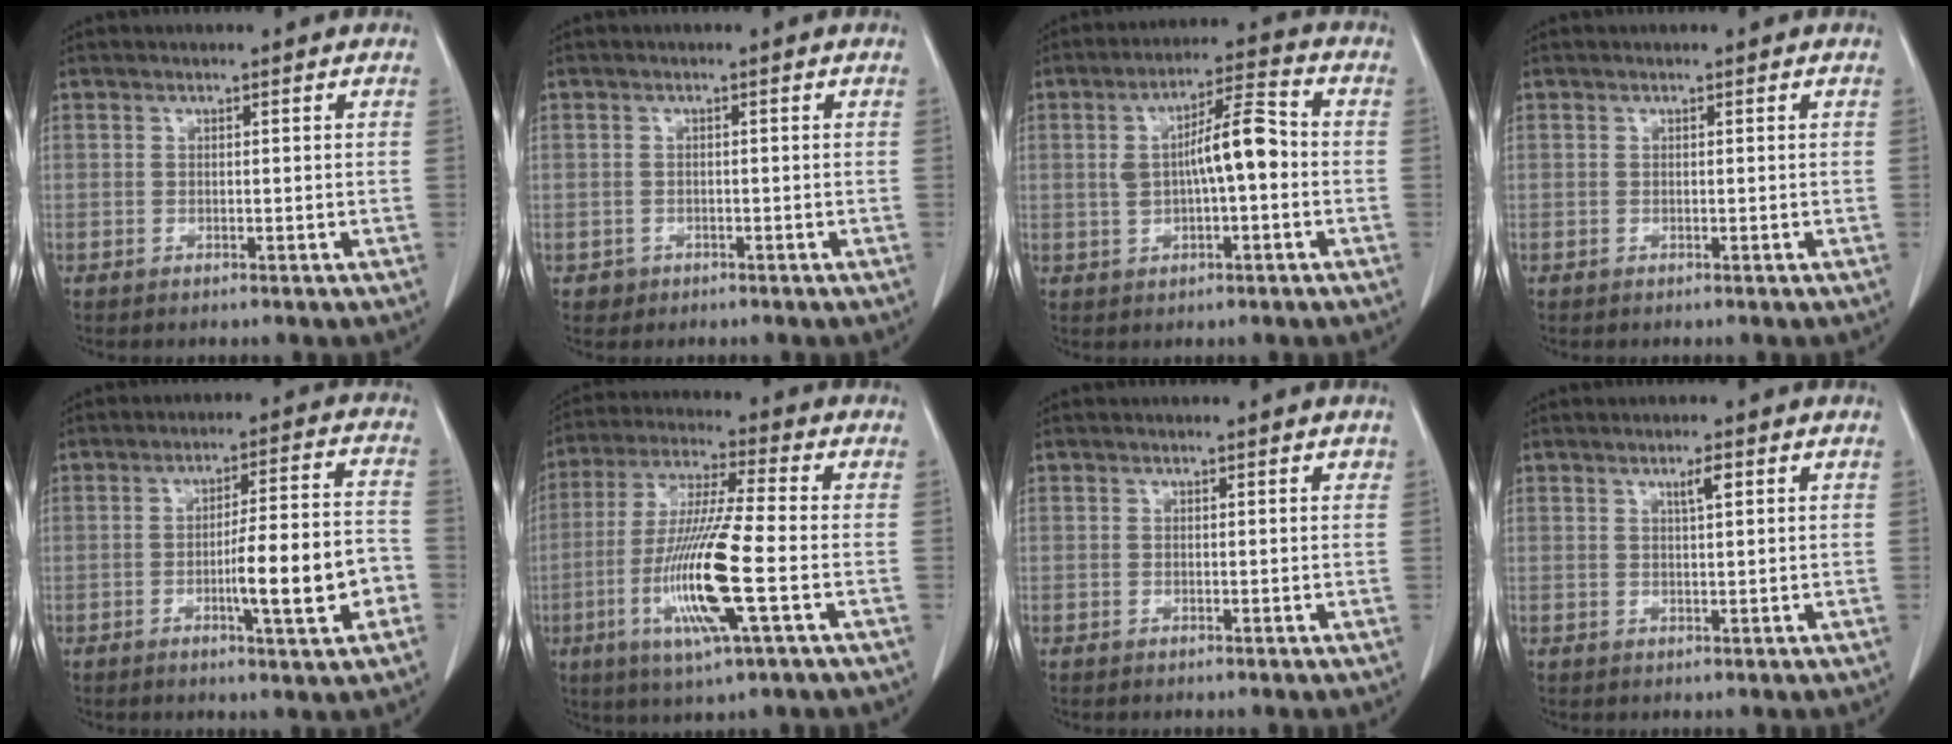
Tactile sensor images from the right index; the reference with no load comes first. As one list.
[{"total": 1.6, "force": [-0.7, 1.4, -0.1], "torque": [0.000, 0.007, -0.010]}, {"total": 8.5, "force": [0.0, 2.0, 8.3], "torque": [-0.146, 0.024, -0.001]}, {"total": 0.0}, {"total": 11.3, "force": [-3.4, 1.0, 10.7], "torque": [-0.161, 0.008, -0.048]}, {"total": 14.8, "force": [-3.9, 0.4, 14.2], "torque": [-0.292, -0.018, -0.077]}, {"total": 0.5, "force": [0.4, 0.3, 0.2], "torque": [0.000, 0.002, 0.000]}, {"total": 2.1, "force": [1.0, 0.1, 1.8], "torque": [-0.034, -0.001, 0.017]}]